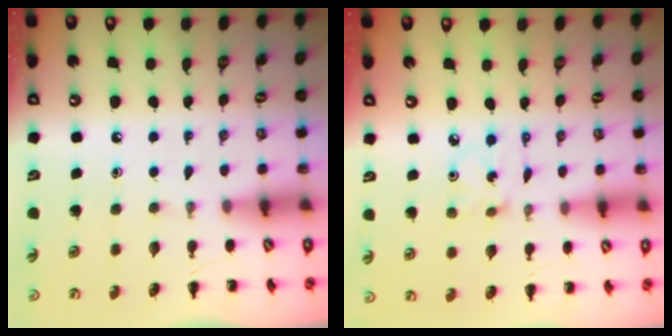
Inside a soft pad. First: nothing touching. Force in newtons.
{"total": 1.5, "press": 1.4, "slide": 0.4}